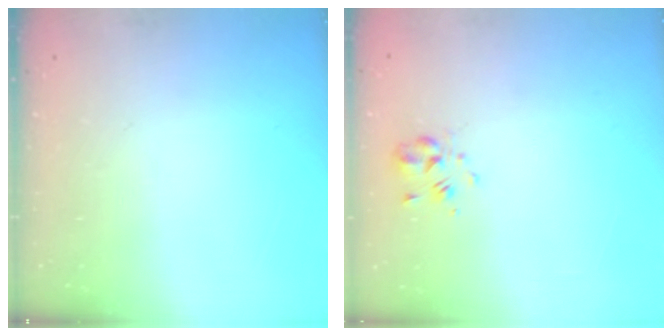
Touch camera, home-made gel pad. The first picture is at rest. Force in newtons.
{"total": 2.0, "press": 1.7, "slide": 0.9}